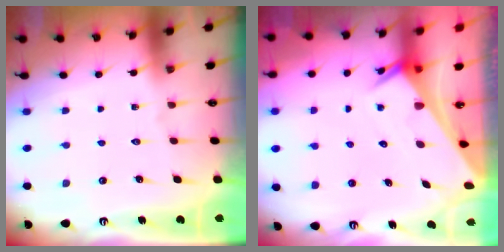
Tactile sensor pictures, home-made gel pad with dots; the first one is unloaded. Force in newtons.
{"total": 2.7, "press": 2.7, "slide": 0.1}